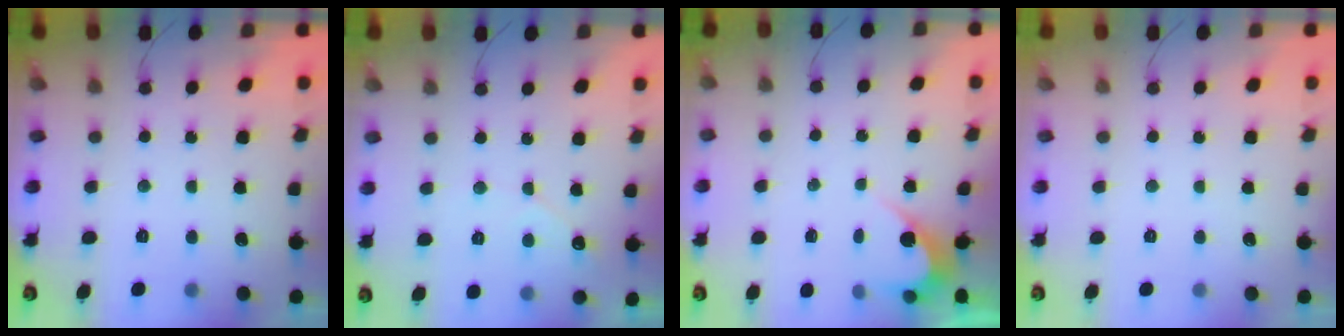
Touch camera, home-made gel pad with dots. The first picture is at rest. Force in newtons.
{"total": 3.0, "press": 3.0, "slide": 0.1}
{"total": 2.4, "press": 2.4, "slide": 0.1}
{"total": 0.0}